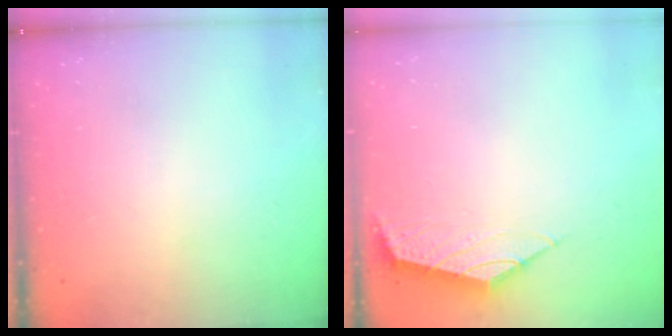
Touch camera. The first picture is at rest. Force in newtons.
{"total": 2.3, "press": 2.2, "slide": 0.6}